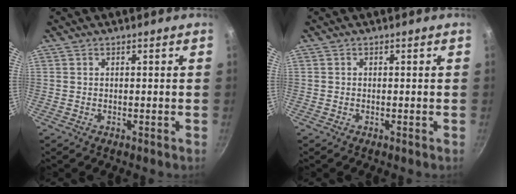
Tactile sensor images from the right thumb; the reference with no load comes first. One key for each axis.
{"total": 0.0}